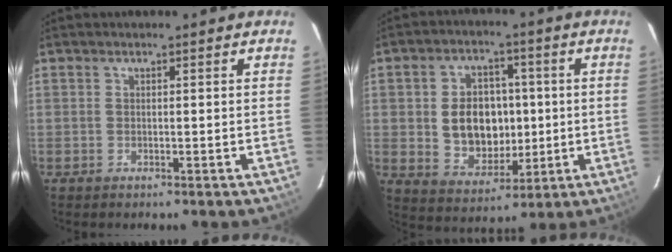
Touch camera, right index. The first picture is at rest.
{"total": 11.6, "force": [0.2, 9.0, 7.4], "torque": [-0.150, 0.014, 0.023]}